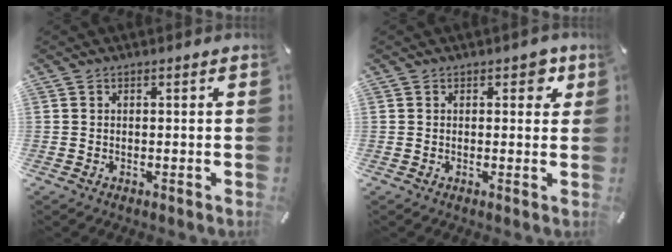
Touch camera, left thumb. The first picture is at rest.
{"total": 3.4, "force": [1.4, 2.2, 2.2], "torque": [-0.016, -0.002, 0.015]}